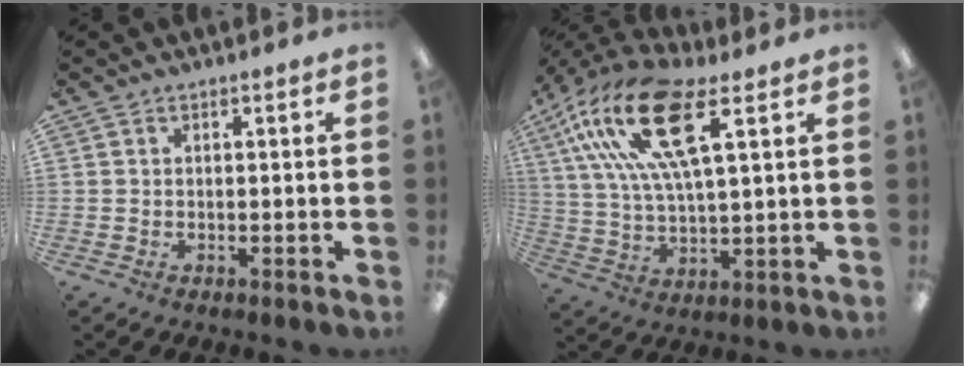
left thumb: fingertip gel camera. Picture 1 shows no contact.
{"total": 20.3, "force": [10.5, 7.2, 15.9], "torque": [-0.310, -0.028, 0.174]}